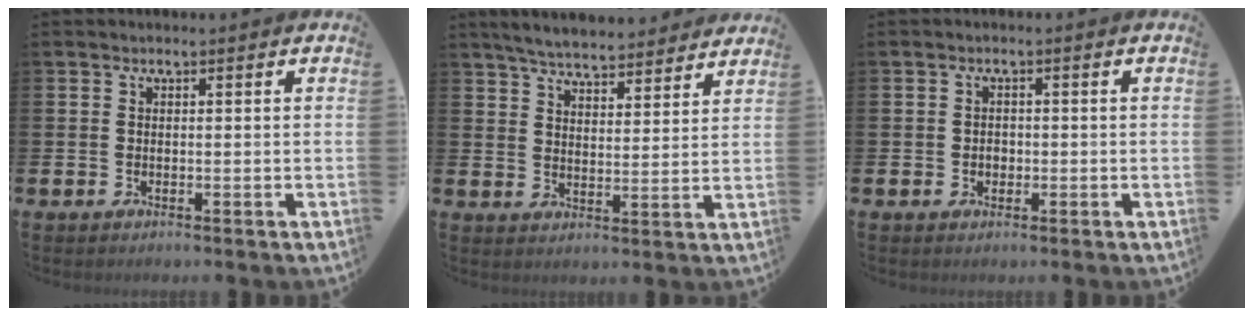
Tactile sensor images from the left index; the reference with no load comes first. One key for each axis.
{"total": 5.9, "fx": 5.8, "fy": 0.7, "fz": 1.0, "tx": -0.037, "ty": -0.035, "tz": 0.102}
{"total": 1.4, "fx": -0.2, "fy": 1.2, "fz": 0.7, "tx": -0.005, "ty": 0.003, "tz": -0.007}